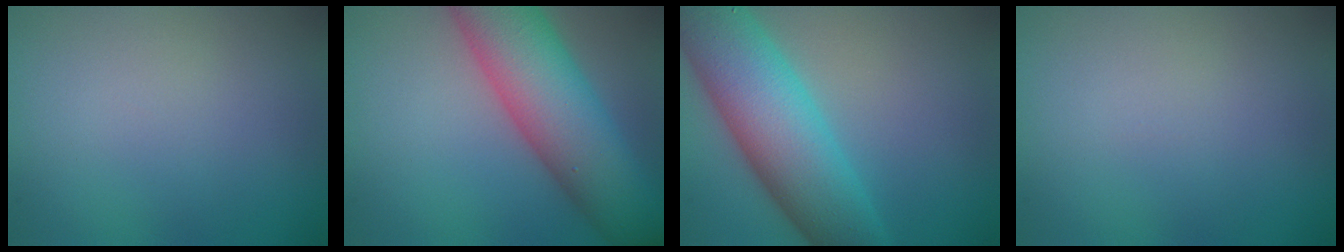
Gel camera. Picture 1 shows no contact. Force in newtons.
{"total": 10.3, "press": 10.3, "slide": 0.6}
{"total": 10.2, "press": 10.2, "slide": 0.2}
{"total": 0.0}